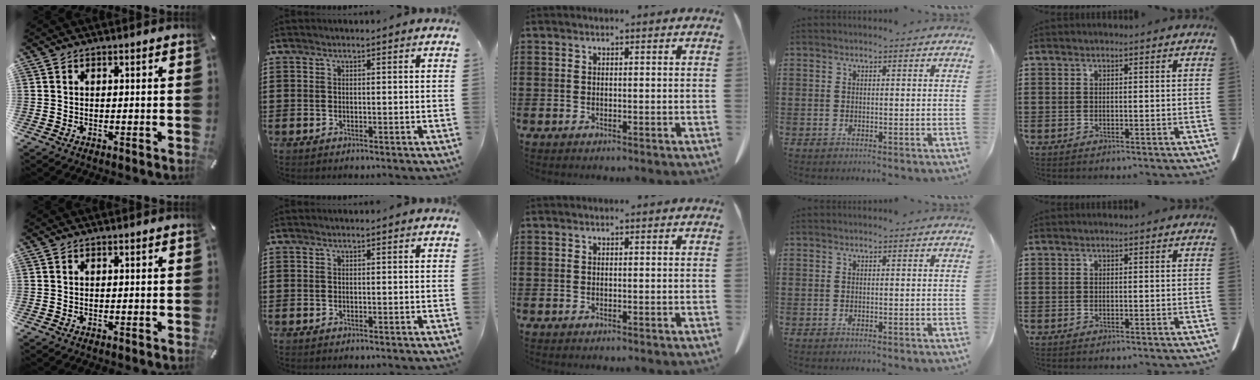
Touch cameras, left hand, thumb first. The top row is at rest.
{}